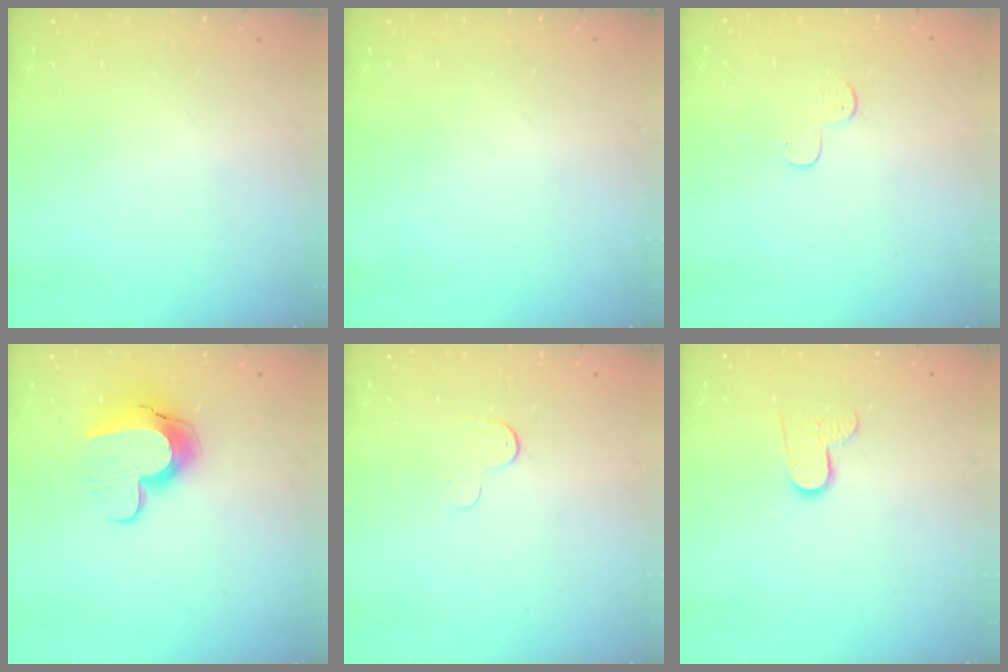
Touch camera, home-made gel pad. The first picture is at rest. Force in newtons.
{"total": 0.0}
{"total": 4.4, "press": 4.4, "slide": 0.5}
{"total": 12.0, "press": 12.0, "slide": 0.9}
{"total": 3.9, "press": 3.9, "slide": 0.4}
{"total": 7.6, "press": 7.5, "slide": 0.3}